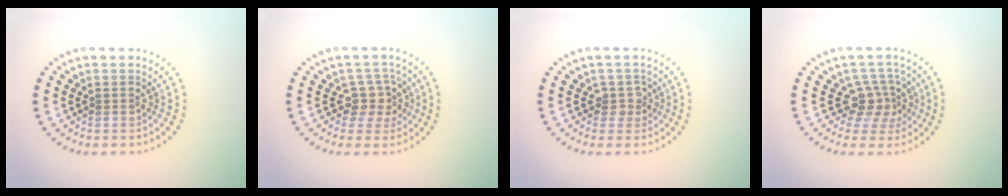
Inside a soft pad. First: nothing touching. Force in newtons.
{"total": 2.8, "press": 2.3, "slide": 1.7}
{"total": 1.7, "press": 1.3, "slide": 1.1}
{"total": 2.9, "press": 2.1, "slide": 1.9}